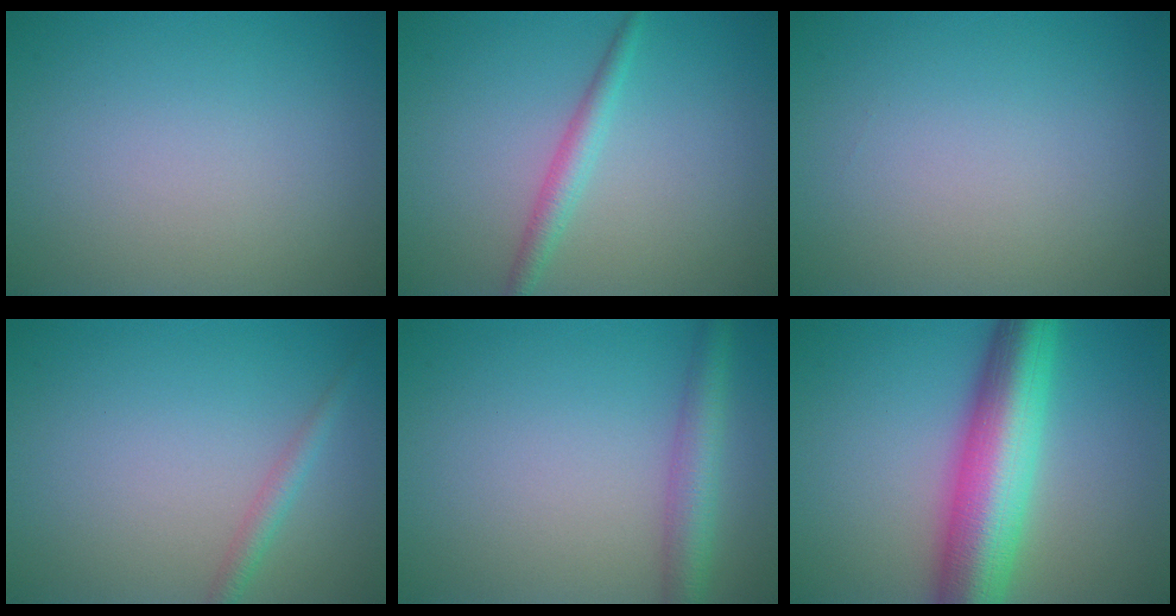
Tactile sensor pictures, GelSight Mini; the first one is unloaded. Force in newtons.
{"total": 2.1, "press": 2.1, "slide": 0.1}
{"total": 0.0}
{"total": 1.5, "press": 1.5, "slide": 0.1}
{"total": 3.5, "press": 3.5, "slide": 0.1}
{"total": 10.3, "press": 10.3, "slide": 0.3}